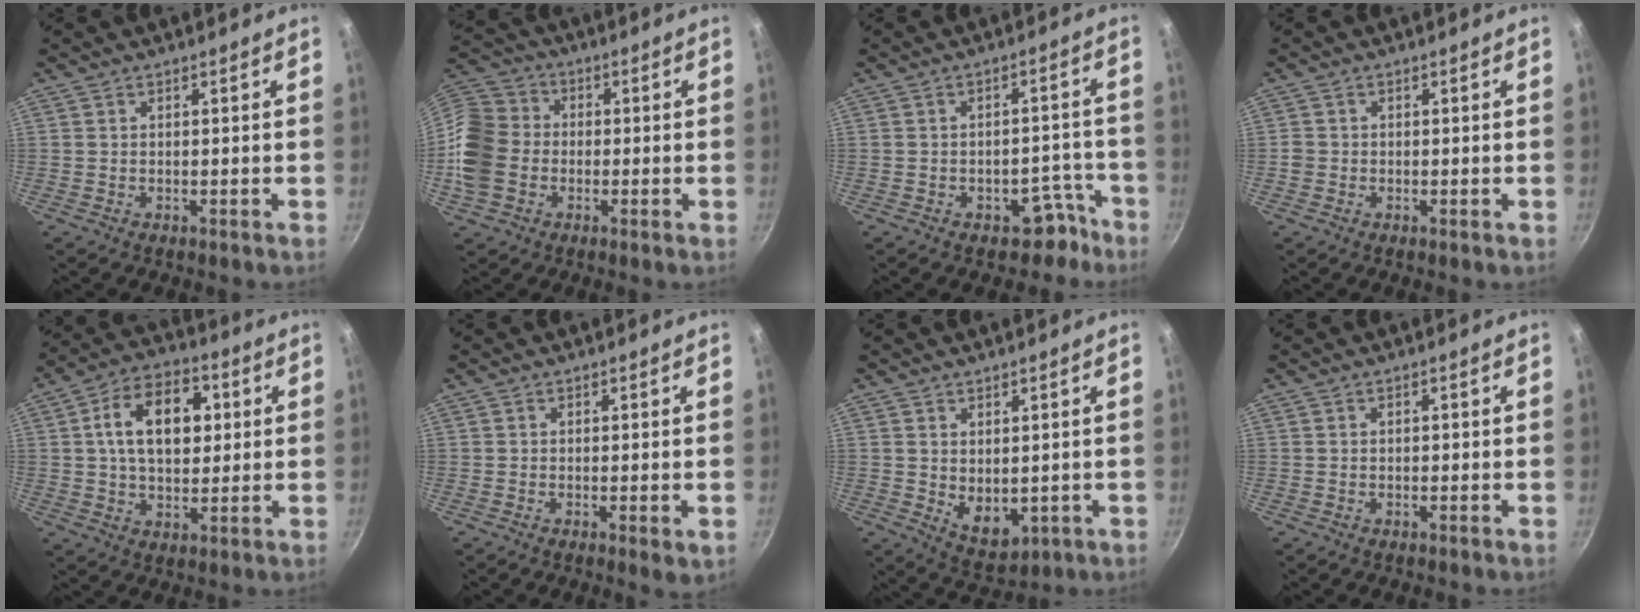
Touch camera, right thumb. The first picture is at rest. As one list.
[{"total": 14.7, "force": [-2.4, 11.9, 8.3], "torque": [-0.154, 0.030, -0.062]}, {"total": 6.0, "force": [-3.9, 4.0, 2.2], "torque": [0.027, 0.058, -0.031]}, {"total": 1.5, "force": [-0.4, 1.3, 0.5], "torque": [-0.008, 0.003, -0.009]}, {"total": 14.8, "force": [2.9, 9.5, 10.9], "torque": [-0.147, 0.012, 0.037]}, {"total": 2.2, "force": [-0.4, 0.6, 2.0], "torque": [-0.034, -0.009, -0.006]}, {"total": 6.3, "force": [0.6, 4.2, 4.7], "torque": [-0.055, -0.020, 0.027]}, {"total": 0.0}]